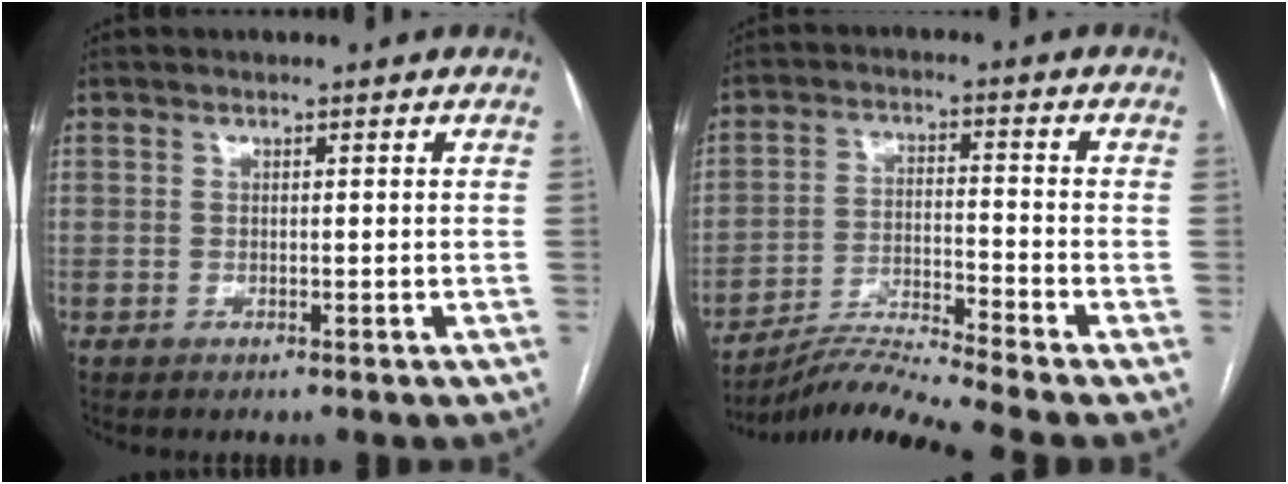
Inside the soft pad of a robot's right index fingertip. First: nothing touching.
{"total": 9.5, "force": [-8.6, -3.2, 2.5], "torque": [-0.046, -0.011, -0.159]}